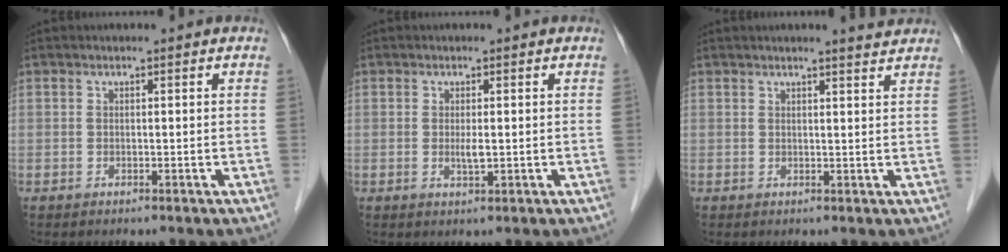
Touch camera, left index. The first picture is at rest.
{"total": 1.5, "force": [-0.2, 0.2, 1.5], "torque": [-0.032, -0.006, -0.001]}
{"total": 3.1, "force": [2.9, -0.1, 1.1], "torque": [-0.020, -0.004, 0.030]}